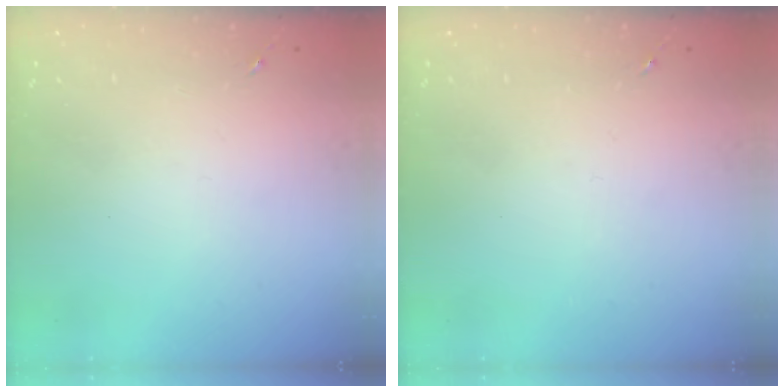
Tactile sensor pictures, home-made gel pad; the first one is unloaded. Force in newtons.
{"total": 0.0}